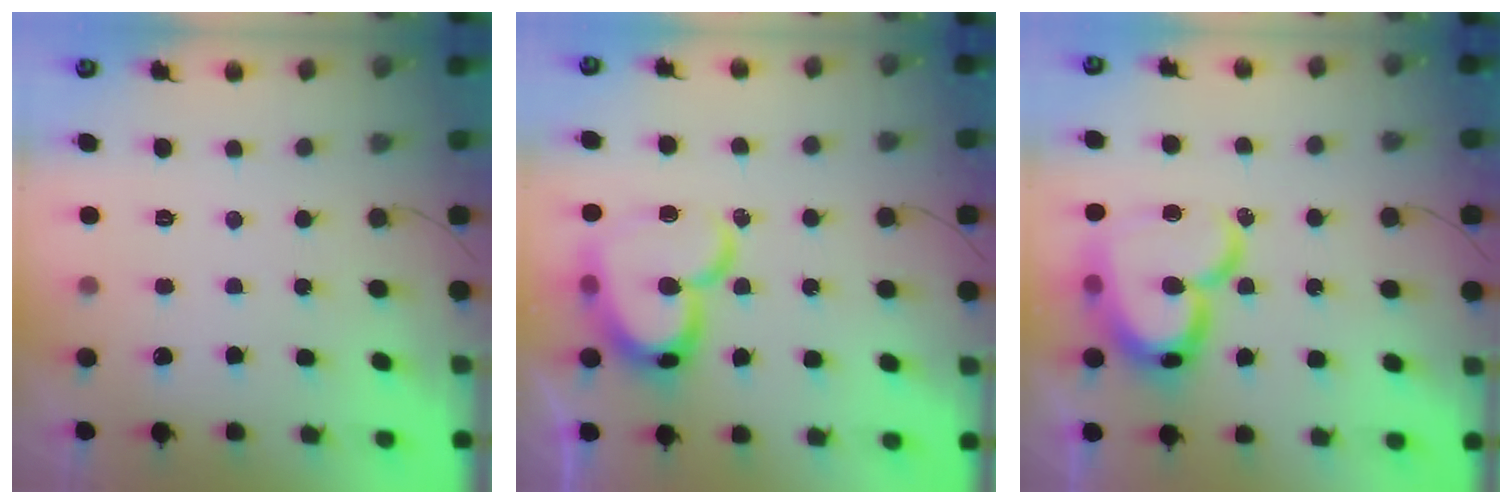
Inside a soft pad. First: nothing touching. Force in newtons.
{"total": 19.8, "press": 19.7, "slide": 2.1}
{"total": 22.2, "press": 22.0, "slide": 2.6}